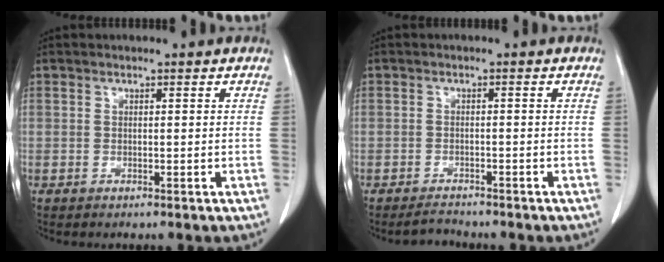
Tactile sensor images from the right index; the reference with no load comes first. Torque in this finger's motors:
{"motor_torque": [-0.10, -0.05, -0.16, -0.08]}